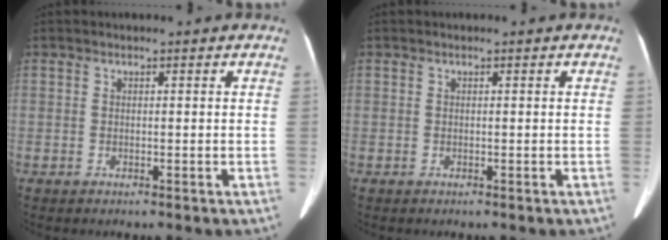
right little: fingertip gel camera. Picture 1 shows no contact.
{"total": 0.0}